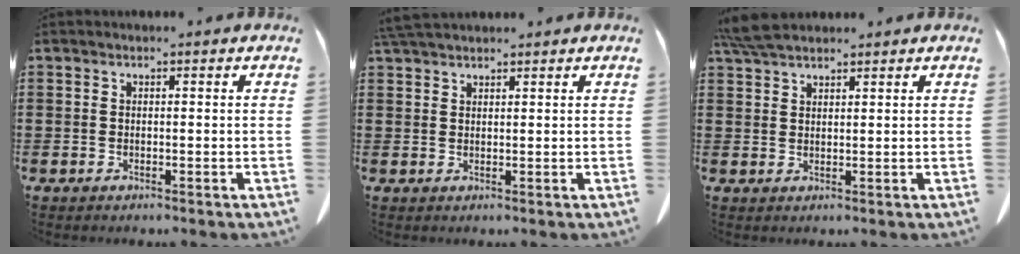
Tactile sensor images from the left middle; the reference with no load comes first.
{"total": 2.7, "force": [2.4, 0.5, 1.0], "torque": [-0.027, -0.002, 0.049]}
{"total": 4.5, "force": [3.8, 0.9, 2.2], "torque": [-0.053, -0.004, 0.074]}